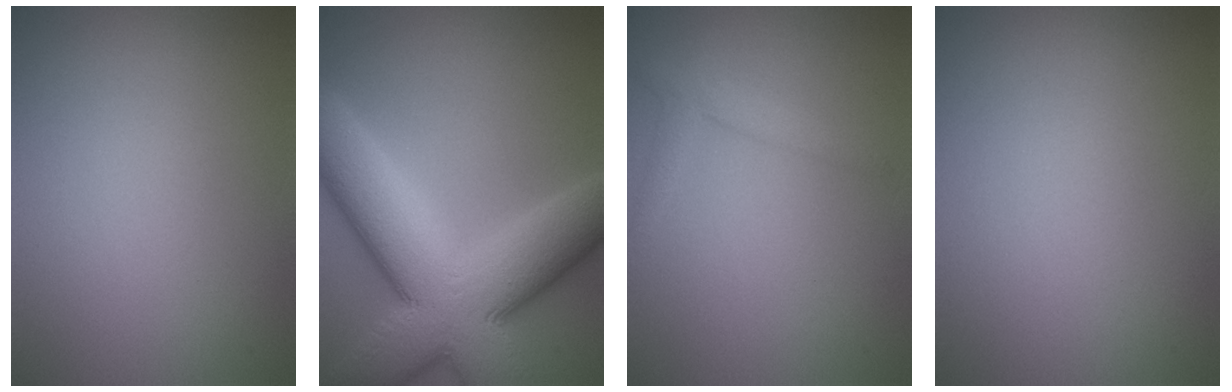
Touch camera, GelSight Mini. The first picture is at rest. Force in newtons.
{"total": 13.5, "press": 13.5, "slide": 0.6}
{"total": 1.8, "press": 1.8, "slide": 0.2}
{"total": 0.0}